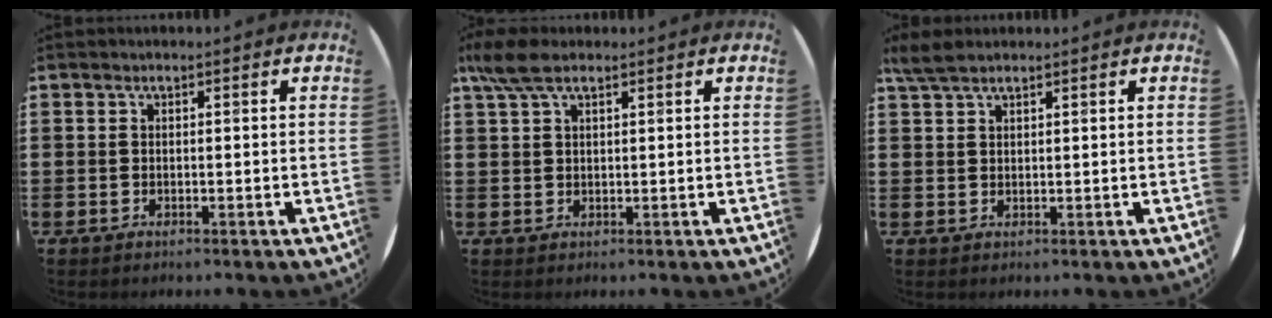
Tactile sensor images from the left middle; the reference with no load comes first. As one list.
[{"total": 4.2, "force": [2.7, 1.5, 2.8], "torque": [-0.061, 0.008, 0.051]}, {"total": 2.8, "force": [2.2, 0.7, 1.5], "torque": [-0.034, 0.006, 0.042]}]